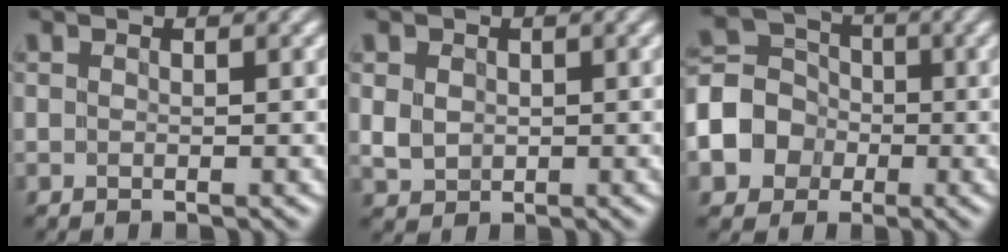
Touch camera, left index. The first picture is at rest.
{"total": 2.1, "force": [0.3, 1.8, 1.0], "torque": [-0.023, -0.003, 0.008]}
{"total": 6.8, "force": [-2.0, 5.9, 2.7], "torque": [-0.057, -0.001, -0.060]}